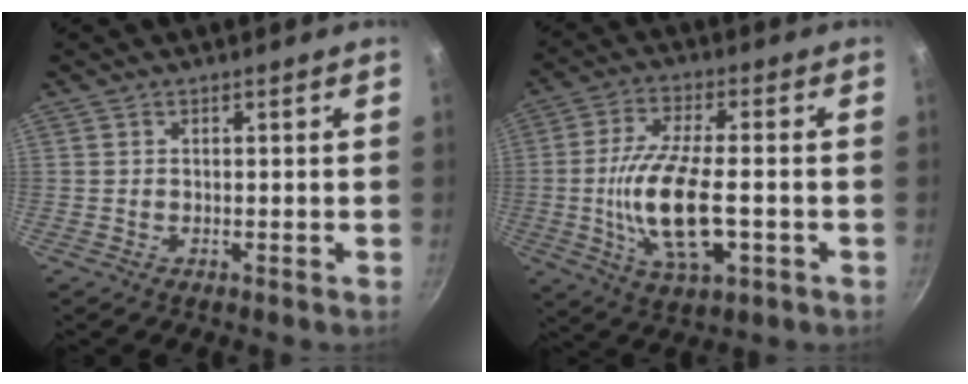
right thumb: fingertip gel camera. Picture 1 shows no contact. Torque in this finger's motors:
{"motor_torque": [2.49, 2.52, 2.08, -0.04, 0.40]}